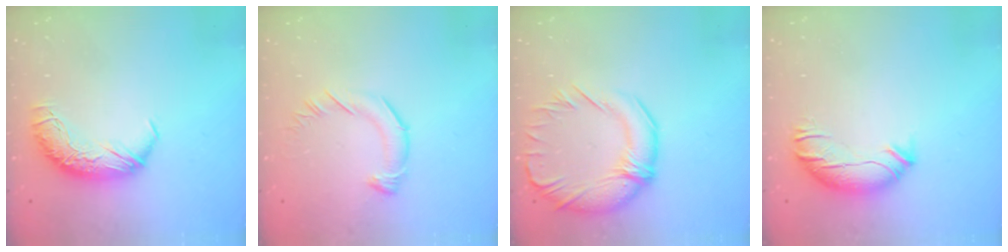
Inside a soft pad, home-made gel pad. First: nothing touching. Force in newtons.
{"total": 3.0, "press": 3.0, "slide": 0.2}
{"total": 5.4, "press": 4.8, "slide": 2.6}
{"total": 2.0, "press": 0.6, "slide": 1.9}